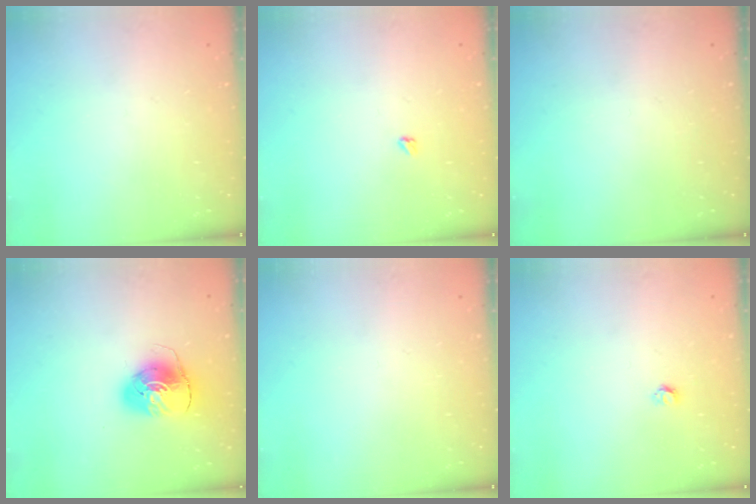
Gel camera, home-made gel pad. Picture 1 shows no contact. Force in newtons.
{"total": 2.4, "press": 2.4, "slide": 0.4}
{"total": 0.0}
{"total": 7.9, "press": 7.9, "slide": 0.7}
{"total": 0.0}
{"total": 3.2, "press": 3.2, "slide": 0.3}